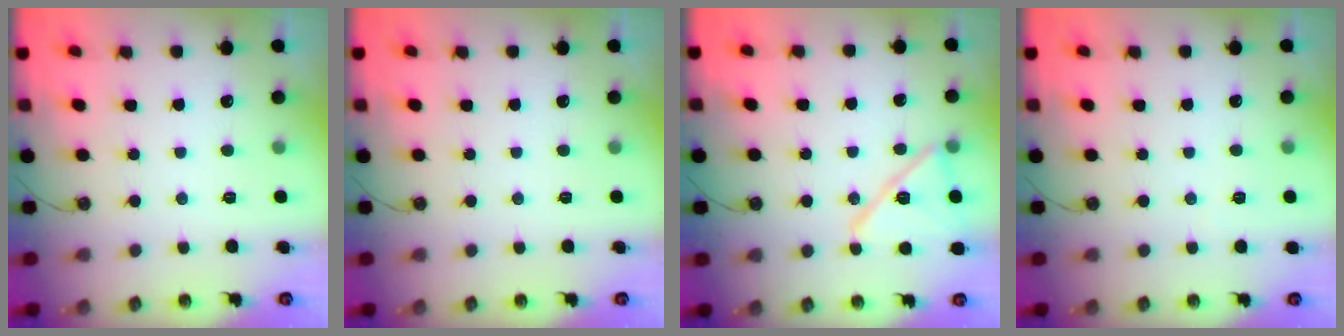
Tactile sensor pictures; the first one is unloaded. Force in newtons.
{"total": 0.0}
{"total": 14.2, "press": 14.2, "slide": 0.5}
{"total": 2.8, "press": 2.5, "slide": 1.1}